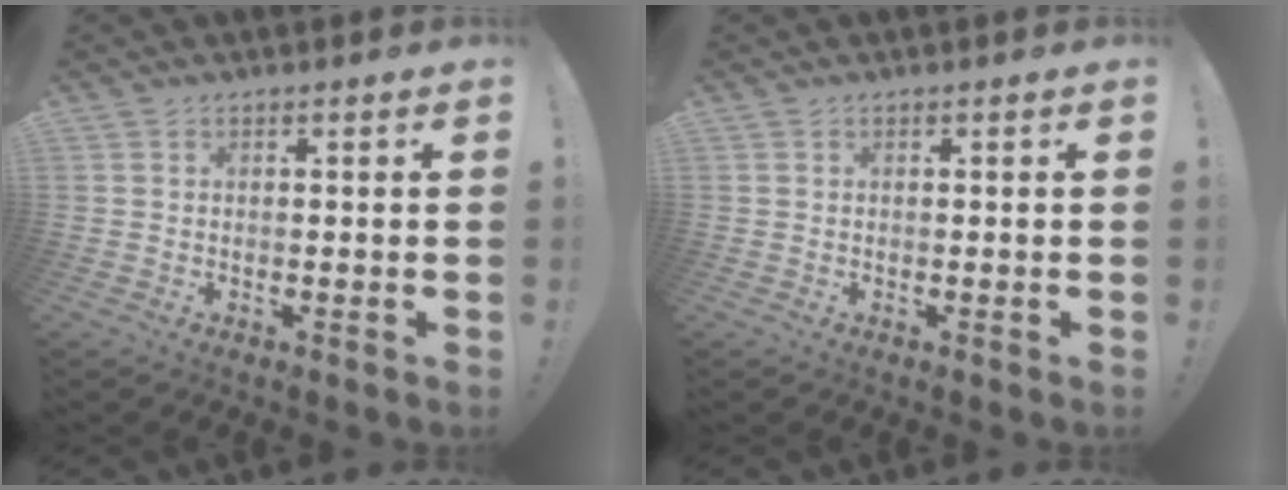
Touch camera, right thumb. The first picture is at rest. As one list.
[{"total": 0.0}]